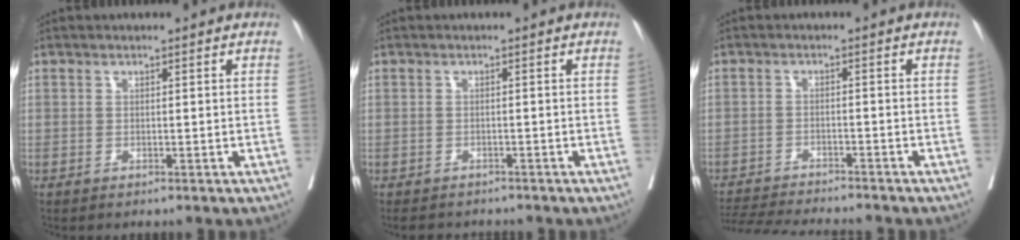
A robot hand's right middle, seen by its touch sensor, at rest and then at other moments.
{"total": 4.9, "force": [-4.4, 1.8, 1.3], "torque": [-0.011, -0.003, -0.057]}
{"total": 11.7, "force": [-11.0, 0.5, 4.1], "torque": [-0.059, -0.011, -0.163]}